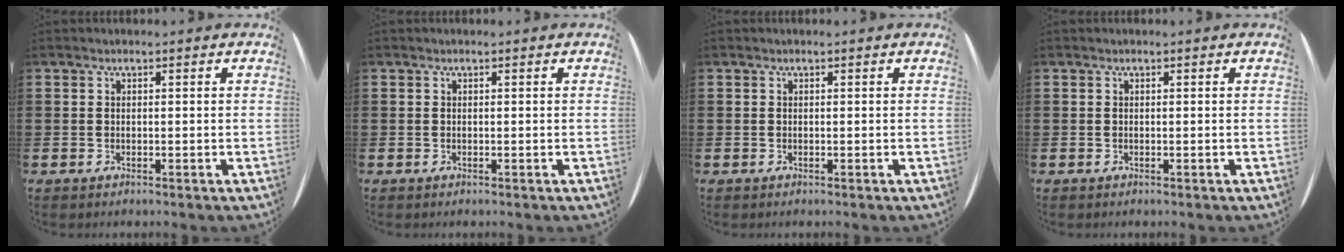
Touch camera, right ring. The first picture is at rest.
{"total": 0.0}
{"total": 0.0}
{"total": 0.0}